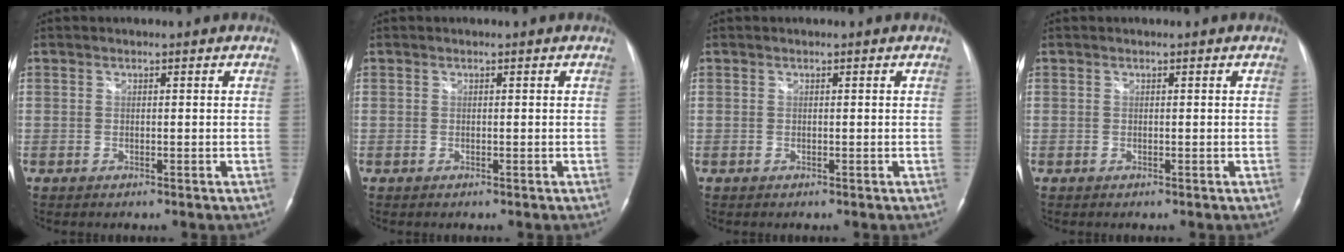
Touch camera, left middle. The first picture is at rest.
{"total": 0.0}
{"total": 0.0}
{"total": 0.0}